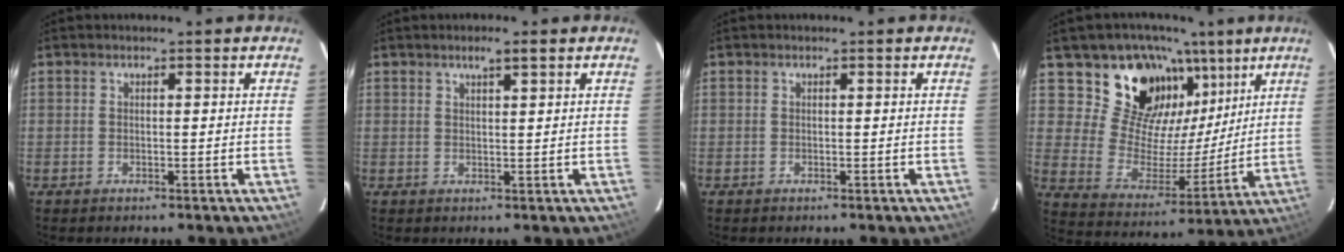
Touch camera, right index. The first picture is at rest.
{"total": 2.4, "force": [1.6, 0.3, 1.8], "torque": [-0.031, 0.006, 0.028]}
{"total": 0.0}
{"total": 17.5, "force": [10.7, 11.9, 7.0], "torque": [-0.138, 0.001, 0.201]}